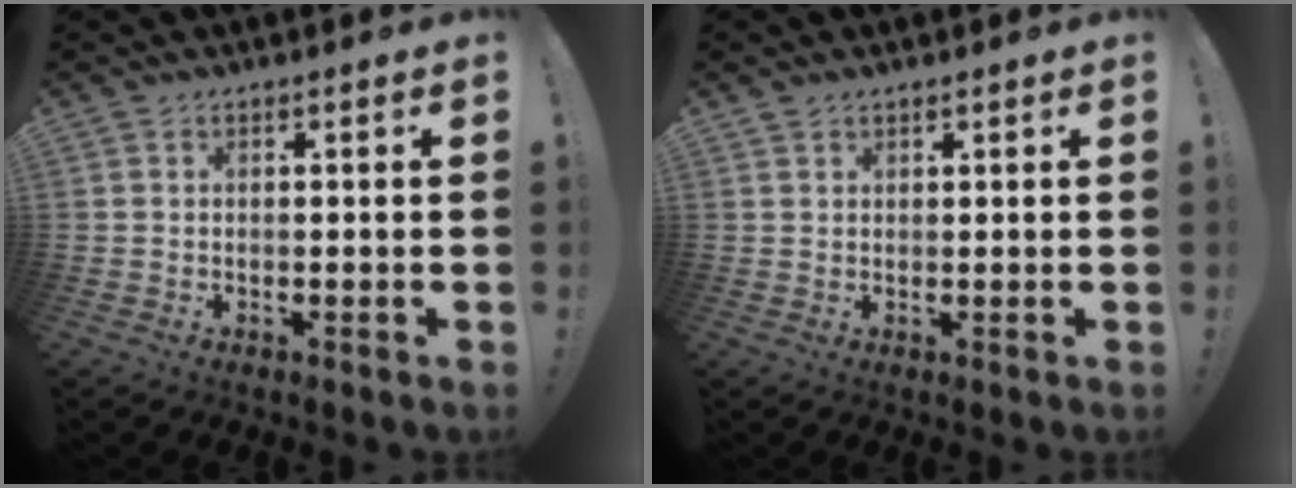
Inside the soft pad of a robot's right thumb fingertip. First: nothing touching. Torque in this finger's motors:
{"motor_torque": [-0.02, -0.16, -0.13, 0.14, 0.08]}